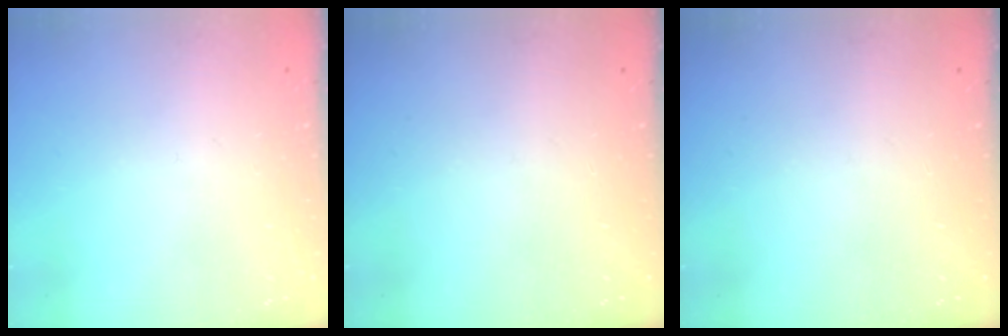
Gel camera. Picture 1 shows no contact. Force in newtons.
{"total": 0.0}
{"total": 0.0}